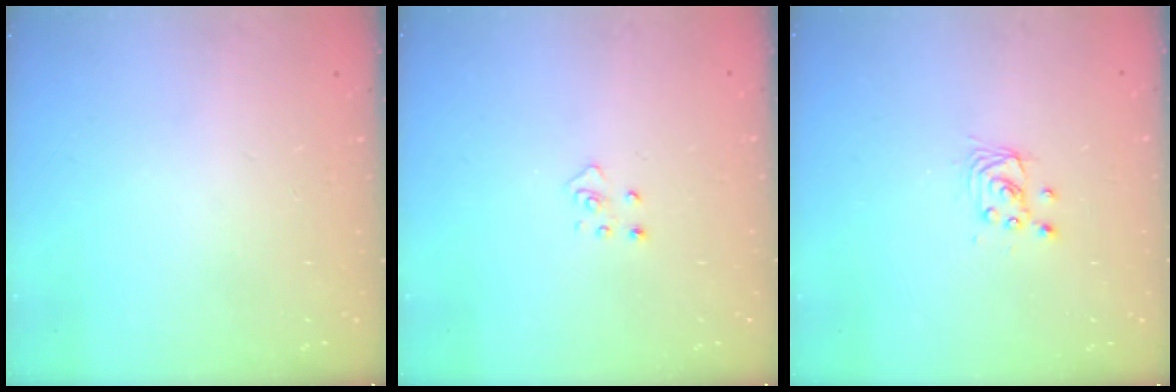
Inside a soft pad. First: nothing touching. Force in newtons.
{"total": 3.3, "press": 3.3, "slide": 0.3}
{"total": 2.8, "press": 2.8, "slide": 0.2}